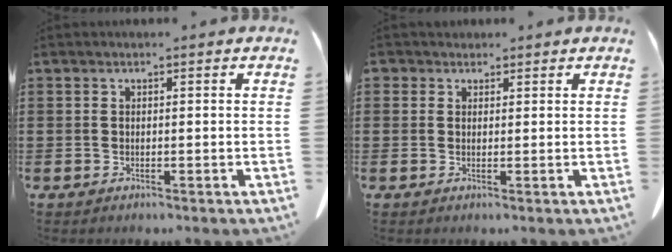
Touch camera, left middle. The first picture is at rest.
{"total": 1.6, "force": [1.1, 1.1, 0.1], "torque": [-0.009, 0.006, 0.023]}